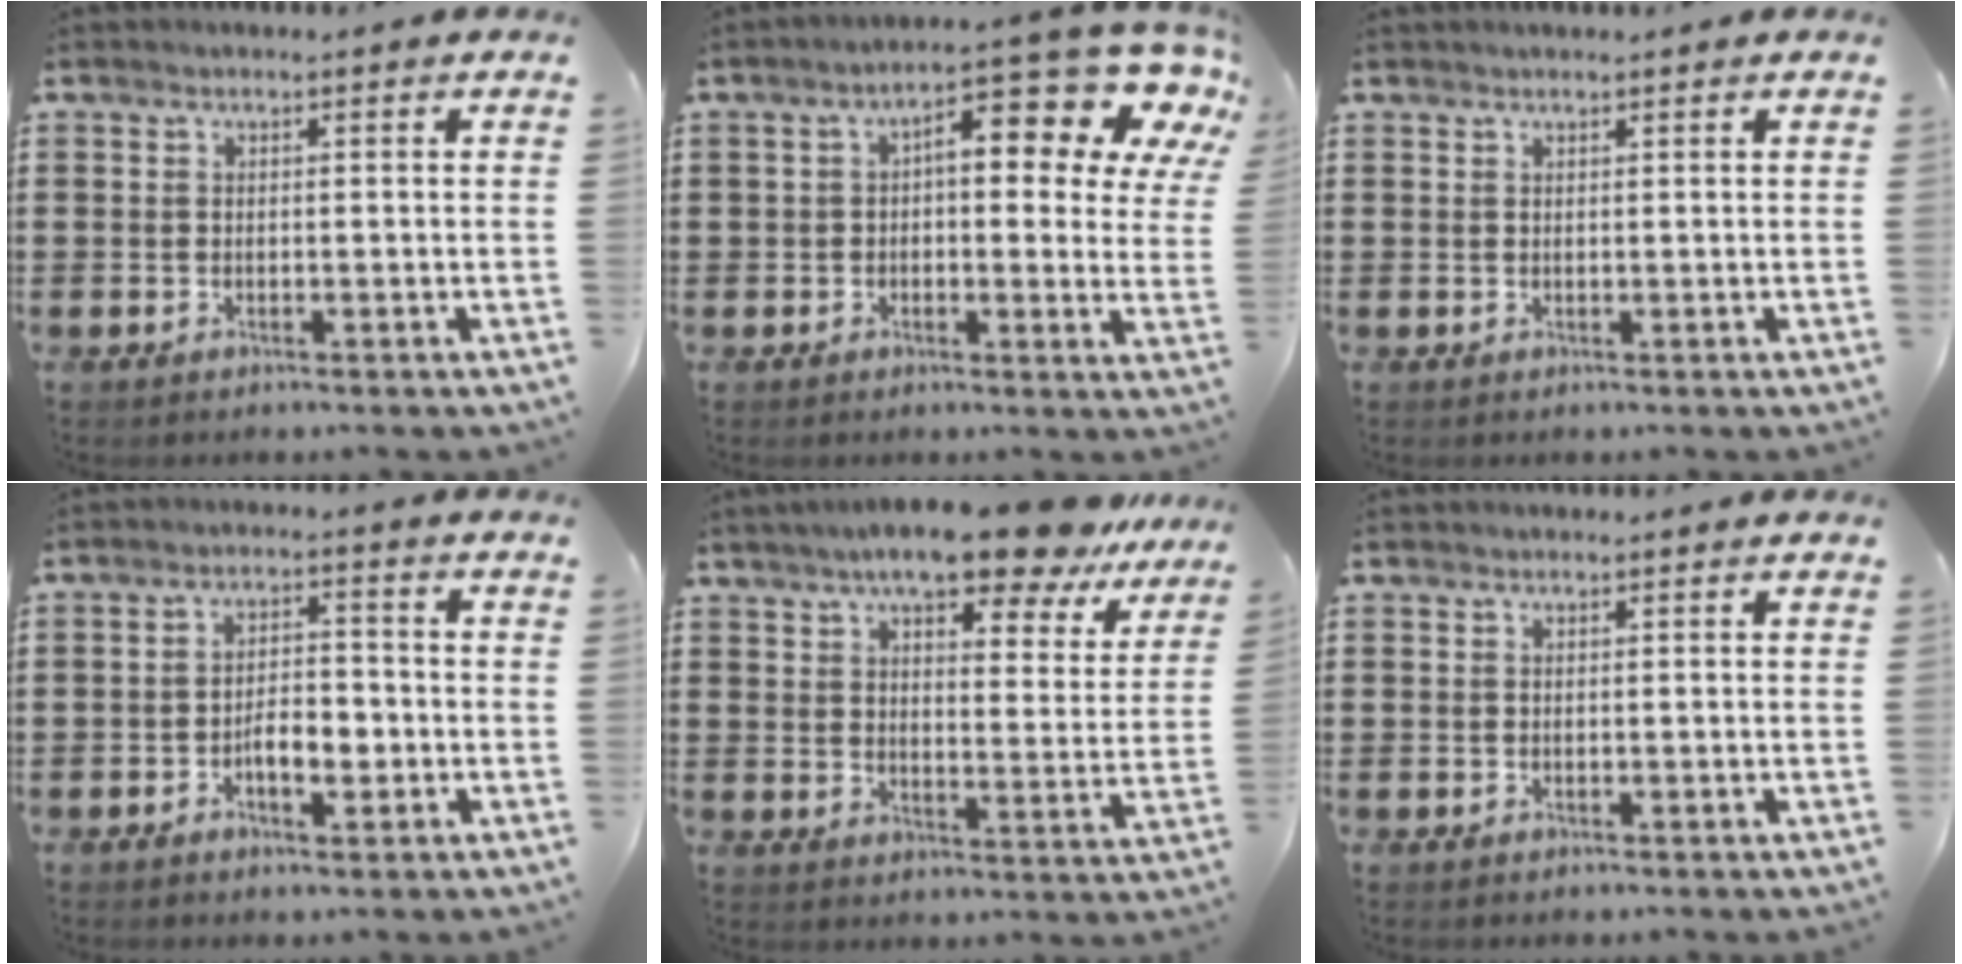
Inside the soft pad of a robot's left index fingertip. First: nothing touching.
{"total": 12.4, "force": [6.0, 4.7, 9.8], "torque": [-0.144, -0.042, 0.090]}
{"total": 0.6, "force": [0.6, 0.0, 0.2], "torque": [-0.004, -0.001, 0.013]}
{"total": 4.3, "force": [-1.5, 2.1, 3.4], "torque": [-0.062, 0.007, -0.030]}
{"total": 11.1, "force": [9.3, 1.6, 5.8], "torque": [-0.108, -0.037, 0.161]}
{"total": 0.0}